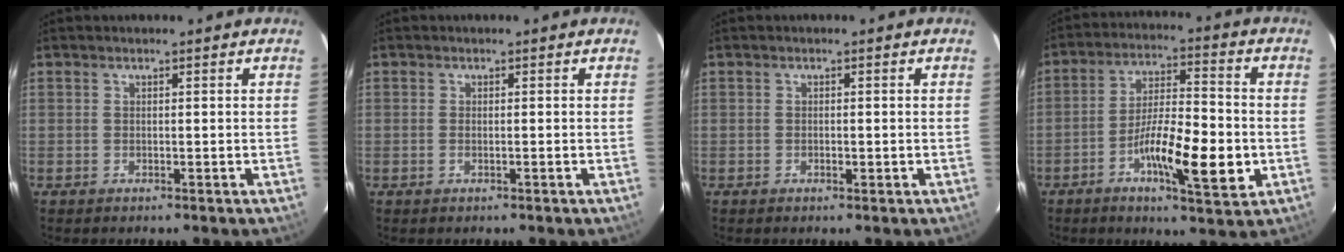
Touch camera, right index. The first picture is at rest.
{"total": 0.8, "force": [-0.2, 0.1, 0.7], "torque": [-0.015, -0.001, -0.003]}
{"total": 0.8, "force": [-0.3, 0.2, 0.7], "torque": [-0.010, 0.000, -0.005]}
{"total": 12.7, "force": [-3.9, 2.4, 11.9], "torque": [-0.204, -0.003, -0.067]}